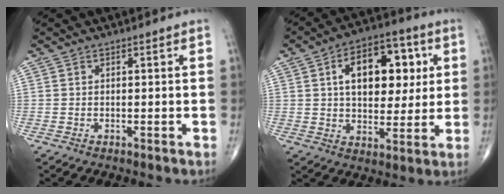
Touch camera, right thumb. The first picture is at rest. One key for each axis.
{"total": 16.6, "fx": 4.1, "fy": 9.9, "fz": 12.7, "tx": -0.149, "ty": 0.007, "tz": 0.063}